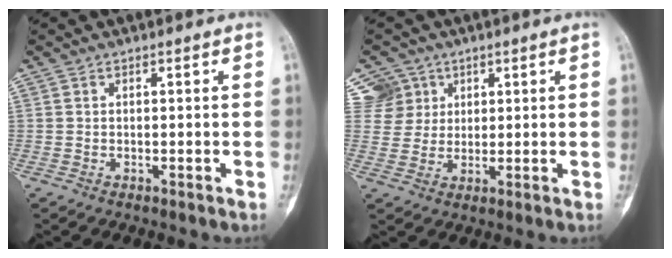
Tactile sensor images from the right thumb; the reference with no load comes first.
{"total": 6.4, "force": [3.1, 5.6, 0.3], "torque": [0.024, -0.007, 0.063]}